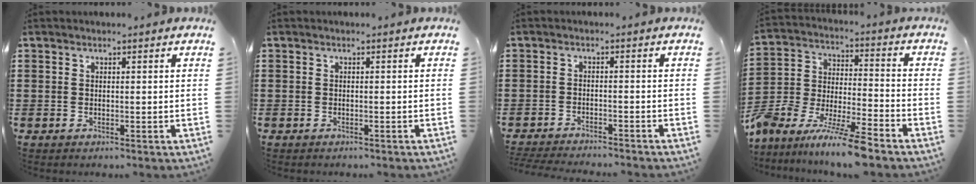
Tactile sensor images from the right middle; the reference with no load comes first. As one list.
[{"total": 0.0}, {"total": 2.7, "force": [-2.7, 0.0, 0.3], "torque": [-0.007, -0.001, -0.056]}, {"total": 10.1, "force": [-9.0, 0.6, 4.5], "torque": [-0.092, 0.007, -0.183]}]